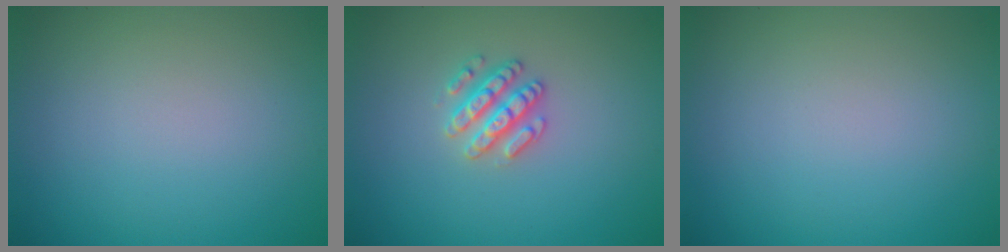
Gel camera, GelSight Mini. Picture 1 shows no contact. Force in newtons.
{"total": 2.6, "press": 2.6, "slide": 0.3}
{"total": 0.0}